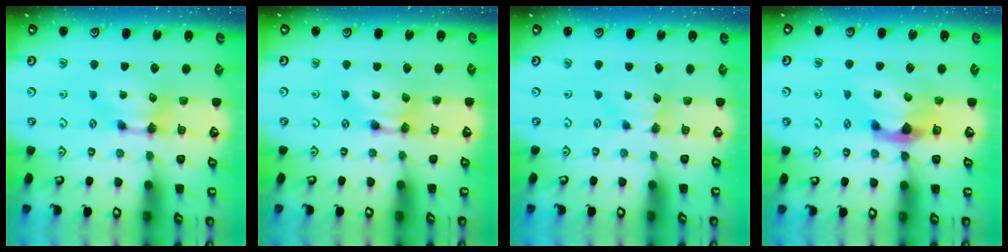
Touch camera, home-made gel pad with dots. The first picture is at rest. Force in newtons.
{"total": 1.6, "press": 1.6, "slide": 0.1}
{"total": 1.2, "press": 1.1, "slide": 0.4}
{"total": 3.1, "press": 2.8, "slide": 1.3}